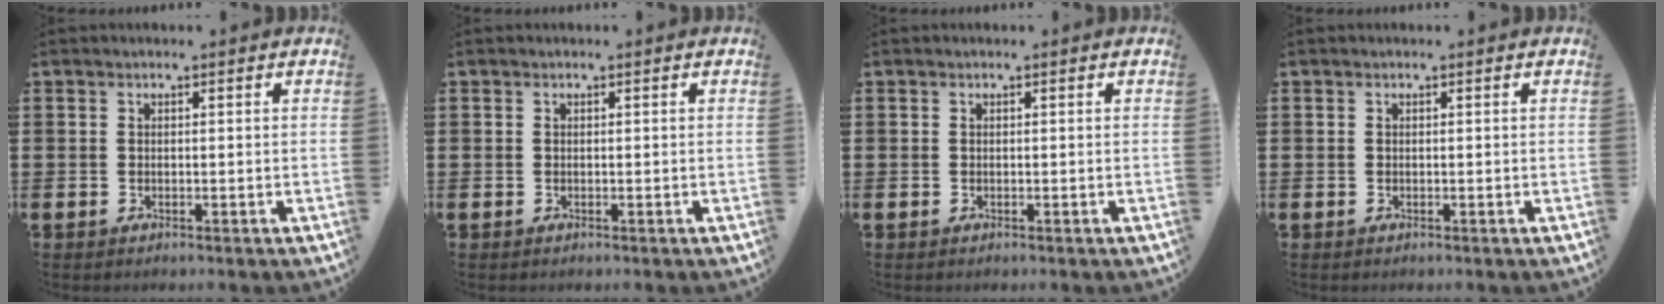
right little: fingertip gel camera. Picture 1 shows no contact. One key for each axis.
{"total": 0.0}
{"total": 0.0}
{"total": 0.0}